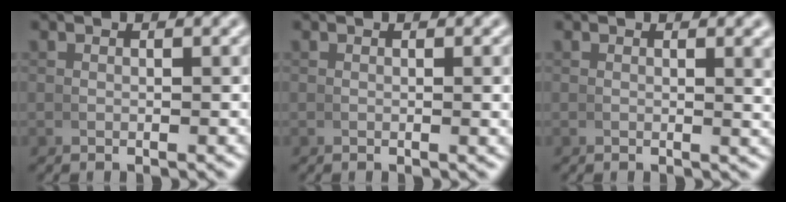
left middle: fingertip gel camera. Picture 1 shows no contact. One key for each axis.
{"total": 0.5, "fx": 0.3, "fy": 0.0, "fz": 0.4, "tx": -0.008, "ty": 0.003, "tz": 0.005}
{"total": 1.3, "fx": 0.8, "fy": 0.0, "fz": 1.0, "tx": -0.013, "ty": 0.000, "tz": 0.012}